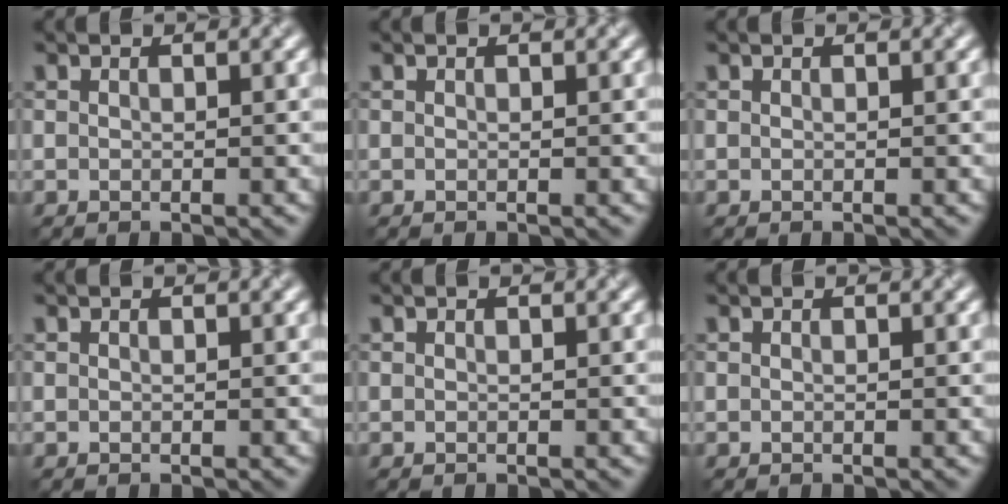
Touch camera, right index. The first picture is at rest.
{"total": 0.0}
{"total": 0.0}
{"total": 0.0}
{"total": 0.0}
{"total": 0.0}